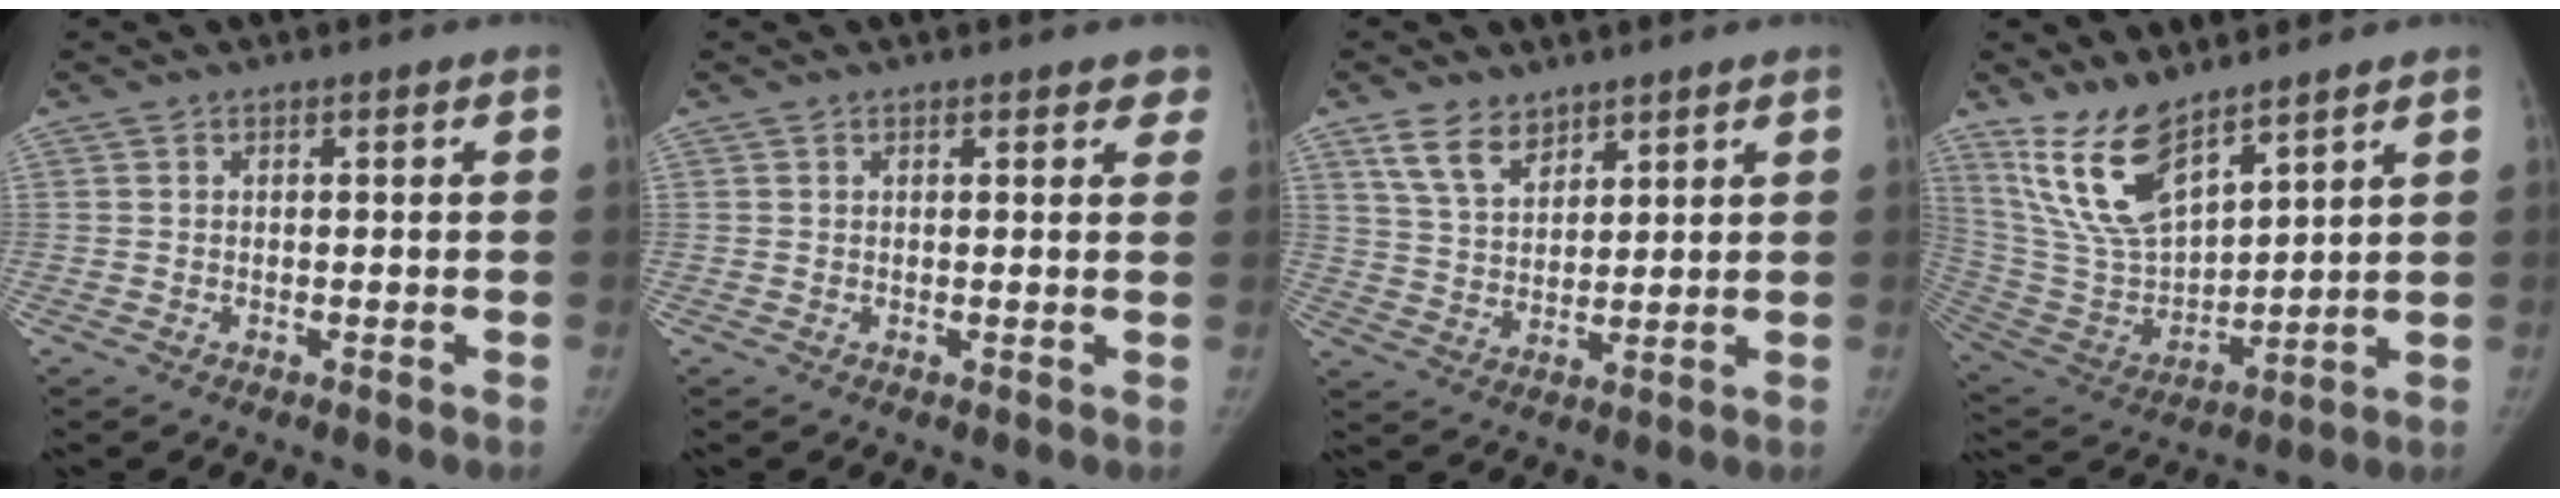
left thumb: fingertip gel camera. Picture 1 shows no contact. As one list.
[{"total": 3.5, "force": [2.6, 1.3, 1.9], "torque": [0.008, -0.003, 0.022]}, {"total": 7.4, "force": [5.1, 4.2, 3.4], "torque": [-0.044, -0.027, 0.105]}, {"total": 14.5, "force": [10.4, 5.5, 8.6], "torque": [-0.140, -0.058, 0.224]}]